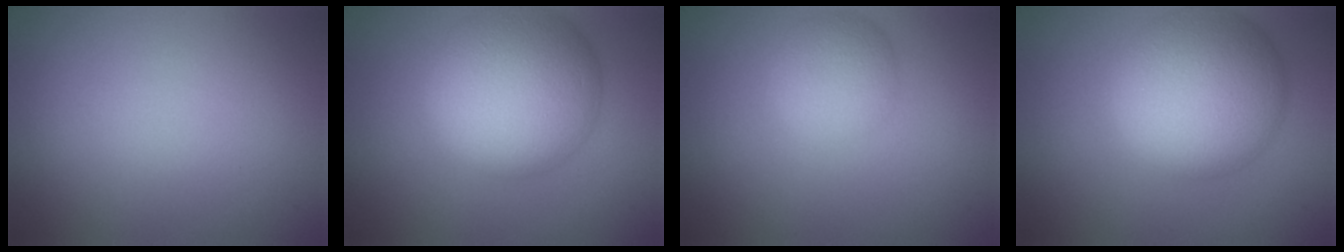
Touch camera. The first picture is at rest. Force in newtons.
{"total": 10.7, "press": 10.7, "slide": 0.1}
{"total": 3.4, "press": 3.4, "slide": 0.2}
{"total": 10.1, "press": 10.1, "slide": 0.4}